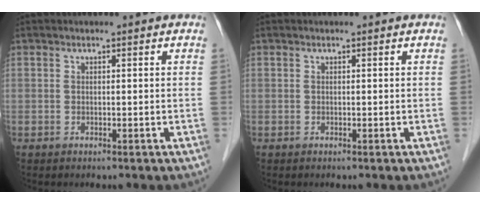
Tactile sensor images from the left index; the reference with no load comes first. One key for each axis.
{"total": 0.0}